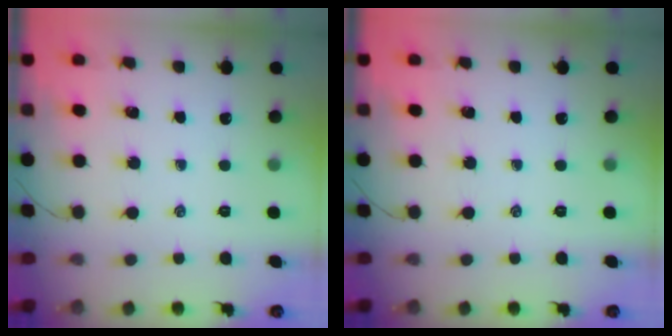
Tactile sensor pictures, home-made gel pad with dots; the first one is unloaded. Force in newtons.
{"total": 0.0}